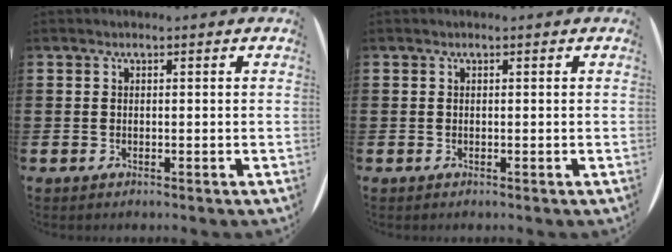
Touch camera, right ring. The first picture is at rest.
{"total": 0.0}